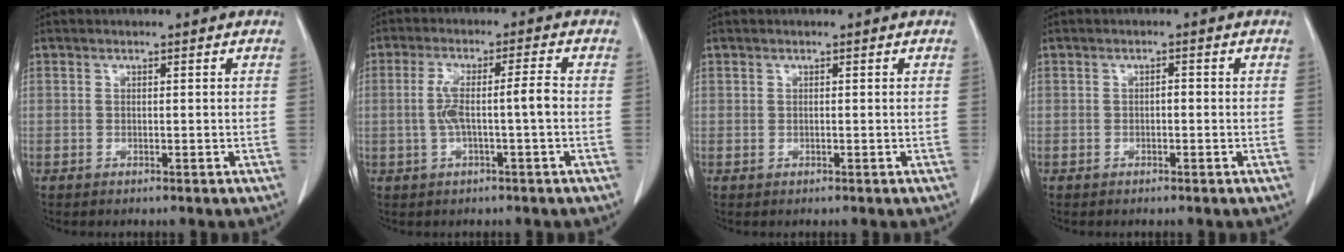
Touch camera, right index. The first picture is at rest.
{"total": 6.0, "force": [-0.7, 0.2, 6.0], "torque": [-0.121, 0.019, -0.009]}
{"total": 0.0}
{"total": 0.8, "force": [-0.2, 0.3, 0.7], "torque": [-0.012, 0.003, -0.004]}